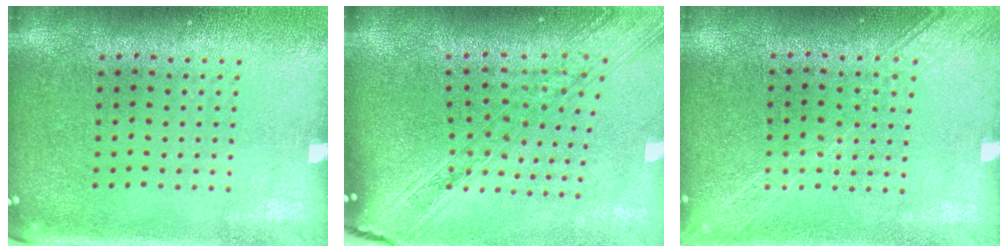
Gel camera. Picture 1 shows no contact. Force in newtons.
{"total": 2.3, "press": 1.9, "slide": 1.2}
{"total": 1.7, "press": 1.7, "slide": 0.3}